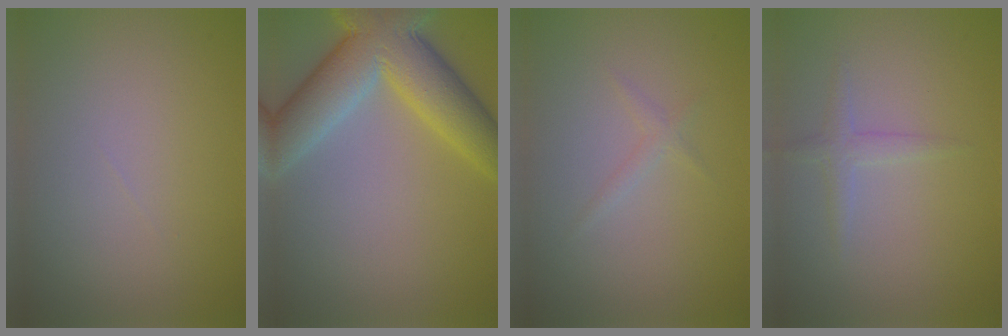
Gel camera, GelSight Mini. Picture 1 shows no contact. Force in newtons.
{"total": 9.2, "press": 9.2, "slide": 0.5}
{"total": 0.9, "press": 0.9, "slide": 0.0}
{"total": 1.5, "press": 1.5, "slide": 0.1}